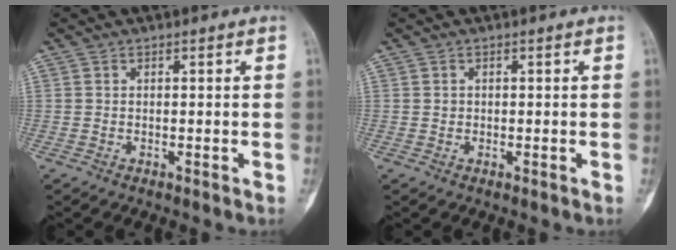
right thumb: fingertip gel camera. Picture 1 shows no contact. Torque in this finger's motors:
{"motor_torque": [-0.11, -0.15, 0.33, 0.03, -0.02]}